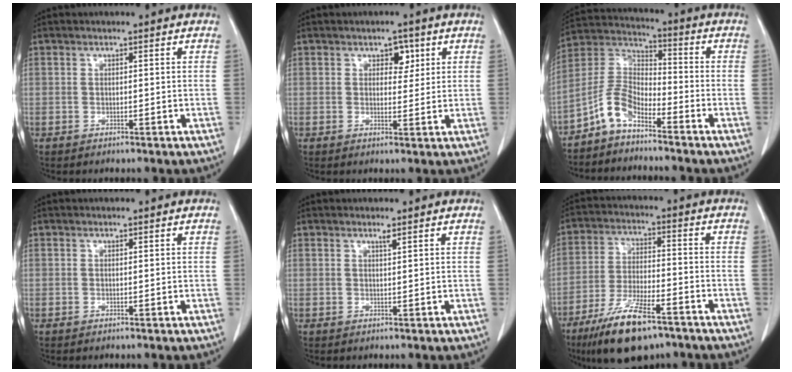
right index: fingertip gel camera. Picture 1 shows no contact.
{"total": 2.8, "force": [1.3, 1.8, 1.7], "torque": [-0.023, 0.001, 0.019]}
{"total": 7.1, "force": [-5.1, 2.9, 4.0], "torque": [-0.093, 0.020, -0.108]}
{"total": 0.0}
{"total": 0.7, "force": [0.6, -0.1, 0.4], "torque": [-0.018, -0.006, 0.012]}
{"total": 12.7, "force": [-8.4, 3.3, 8.9], "torque": [-0.170, -0.021, -0.145]}